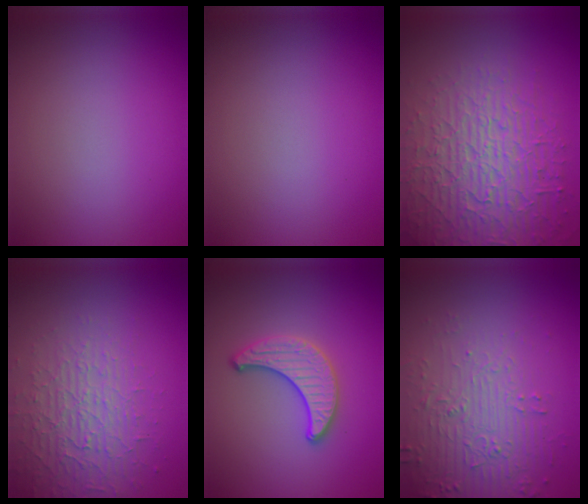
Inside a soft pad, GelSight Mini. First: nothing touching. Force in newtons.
{"total": 0.0}
{"total": 7.1, "press": 6.8, "slide": 1.8}
{"total": 3.7, "press": 3.4, "slide": 1.3}
{"total": 3.2, "press": 3.1, "slide": 0.8}
{"total": 5.8, "press": 3.8, "slide": 4.4}